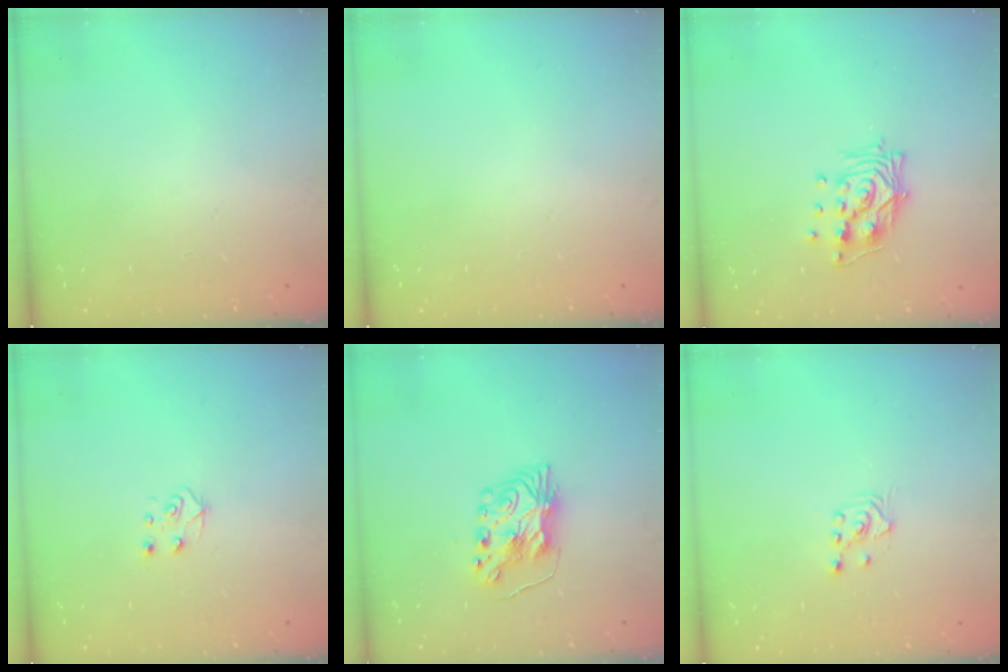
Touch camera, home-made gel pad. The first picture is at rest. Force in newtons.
{"total": 0.0}
{"total": 13.1, "press": 13.0, "slide": 1.2}
{"total": 4.3, "press": 4.3, "slide": 0.5}
{"total": 8.2, "press": 8.2, "slide": 0.6}
{"total": 2.5, "press": 2.4, "slide": 0.9}